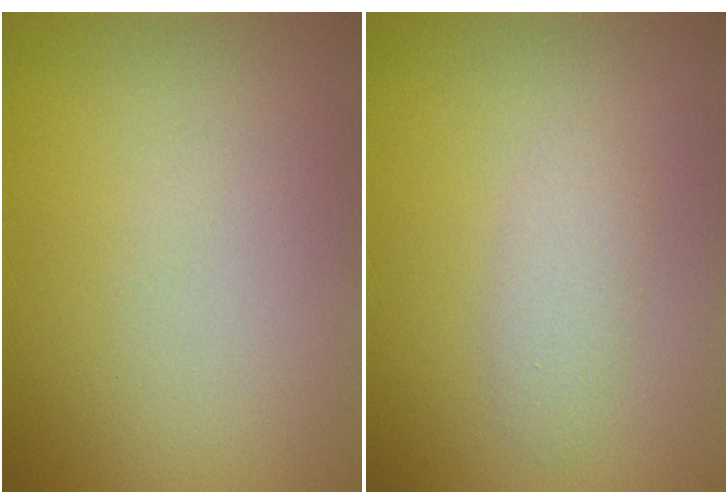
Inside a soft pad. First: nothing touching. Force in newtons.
{"total": 1.9, "press": 1.9, "slide": 0.0}